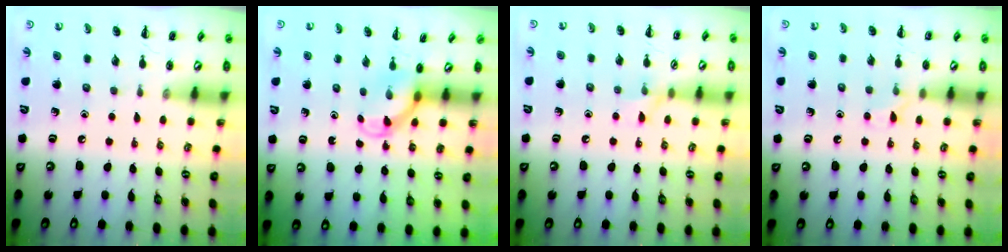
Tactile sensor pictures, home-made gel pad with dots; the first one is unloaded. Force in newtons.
{"total": 3.5, "press": 3.3, "slide": 1.4}
{"total": 5.3, "press": 5.2, "slide": 1.2}
{"total": 5.0, "press": 4.8, "slide": 1.6}